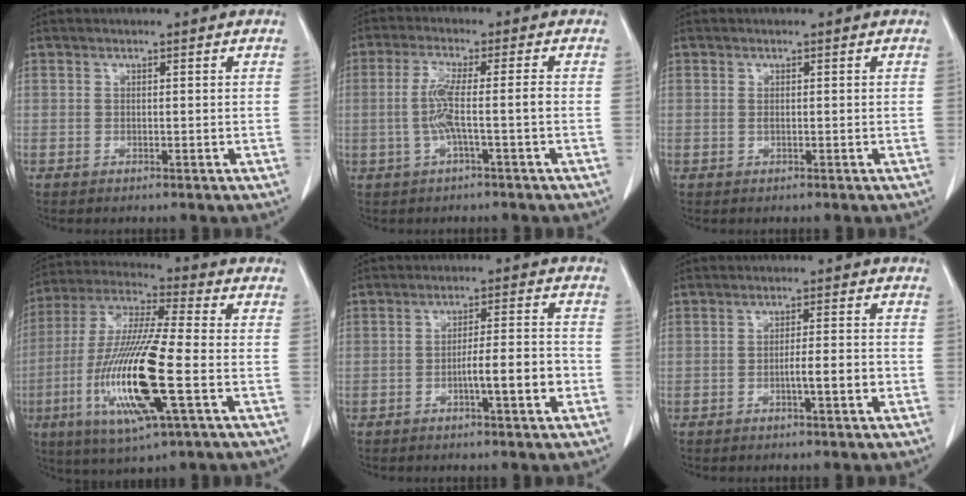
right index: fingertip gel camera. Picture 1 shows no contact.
{"total": 5.5, "force": [-1.2, -0.3, 5.3], "torque": [-0.113, 0.009, -0.021]}
{"total": 0.5, "force": [0.0, 0.1, 0.5], "torque": [-0.015, -0.002, 0.002]}
{"total": 18.2, "force": [-4.6, 1.5, 17.5], "torque": [-0.366, -0.019, -0.085]}
{"total": 6.7, "force": [-2.4, 0.4, 6.2], "torque": [-0.095, 0.009, -0.035]}
{"total": 3.8, "force": [-1.3, 0.1, 3.6], "torque": [-0.052, 0.001, -0.020]}